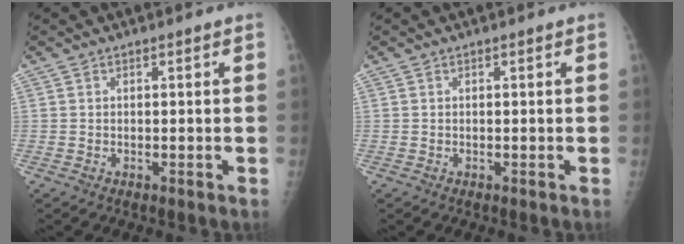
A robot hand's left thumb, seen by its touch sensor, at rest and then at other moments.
{"total": 0.0}